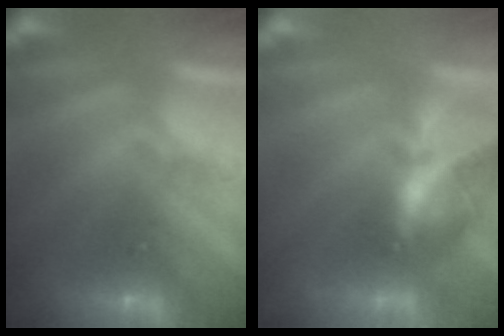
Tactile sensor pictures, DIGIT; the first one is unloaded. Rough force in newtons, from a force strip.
{"total": 2.8}